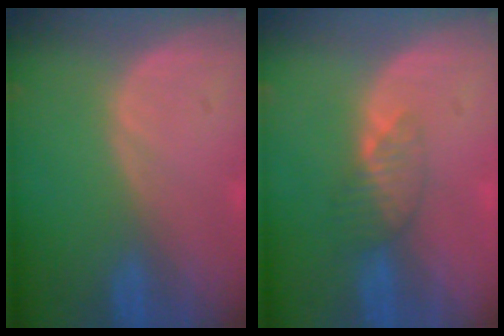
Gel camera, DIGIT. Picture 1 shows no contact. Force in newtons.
{"total": 3.6, "press": 3.2, "slide": 1.6}